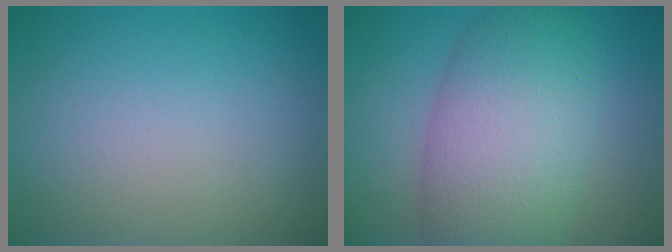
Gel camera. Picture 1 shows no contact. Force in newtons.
{"total": 9.2, "press": 9.2, "slide": 0.4}